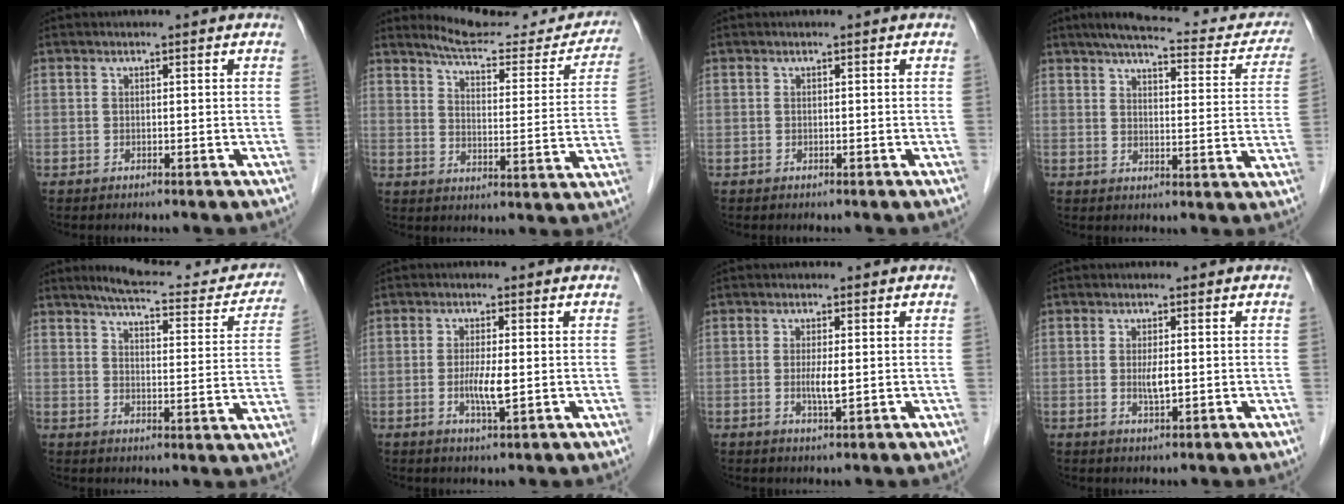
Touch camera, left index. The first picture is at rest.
{"total": 17.1, "force": [16.2, 3.2, 4.6], "torque": [-0.045, -0.047, 0.195]}
{"total": 0.0}
{"total": 19.9, "force": [16.9, 4.5, 9.4], "torque": [-0.109, 0.009, 0.198]}
{"total": 17.6, "force": [15.7, 3.6, 7.3], "torque": [-0.080, -0.008, 0.188]}
{"total": 4.0, "force": [-0.6, 0.5, 3.9], "torque": [-0.078, -0.009, -0.010]}
{"total": 2.8, "force": [-0.2, 0.4, 2.7], "torque": [-0.056, -0.007, -0.002]}
{"total": 2.5, "force": [-0.2, 0.6, 2.4], "torque": [-0.049, -0.006, -0.001]}